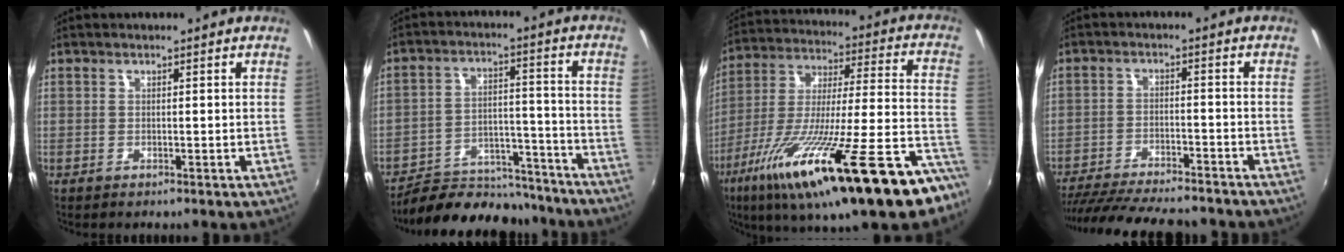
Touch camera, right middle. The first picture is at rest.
{"total": 18.8, "force": [-16.7, 6.3, 6.0], "torque": [-0.118, 0.027, -0.228]}
{"total": 32.9, "force": [-20.2, 4.5, 25.6], "torque": [-0.413, -0.082, -0.319]}
{"total": 20.0, "force": [-17.2, 4.2, 9.2], "torque": [-0.179, -0.028, -0.254]}